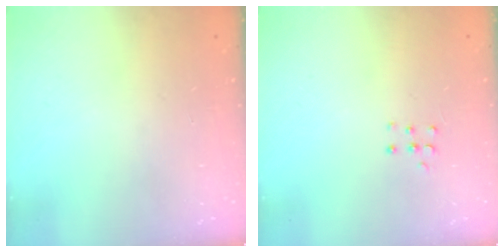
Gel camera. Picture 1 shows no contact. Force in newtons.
{"total": 3.8, "press": 3.8, "slide": 0.4}